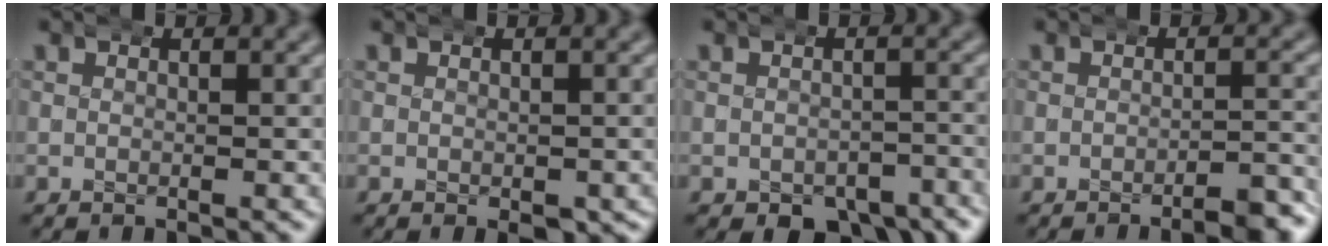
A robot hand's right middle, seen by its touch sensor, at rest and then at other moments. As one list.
[{"total": 2.7, "force": [-1.2, 1.1, 2.1], "torque": [-0.024, -0.009, -0.018]}, {"total": 6.3, "force": [-4.8, 3.0, 2.8], "torque": [-0.027, -0.016, -0.066]}, {"total": 3.7, "force": [-2.9, 0.8, 2.2], "torque": [-0.028, 0.006, -0.053]}]